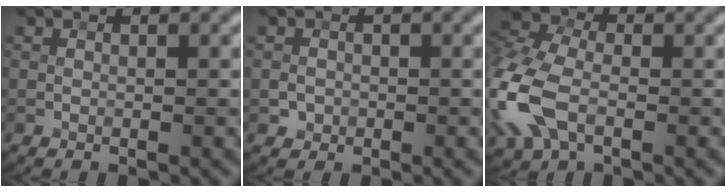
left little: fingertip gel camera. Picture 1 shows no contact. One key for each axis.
{"total": 1.0, "fx": -0.2, "fy": 1.0, "fz": 0.1, "tx": 0.004, "ty": -0.002, "tz": -0.003}
{"total": 9.3, "fx": -2.5, "fy": 5.9, "fz": 6.8, "tx": -0.185, "ty": 0.003, "tz": -0.066}